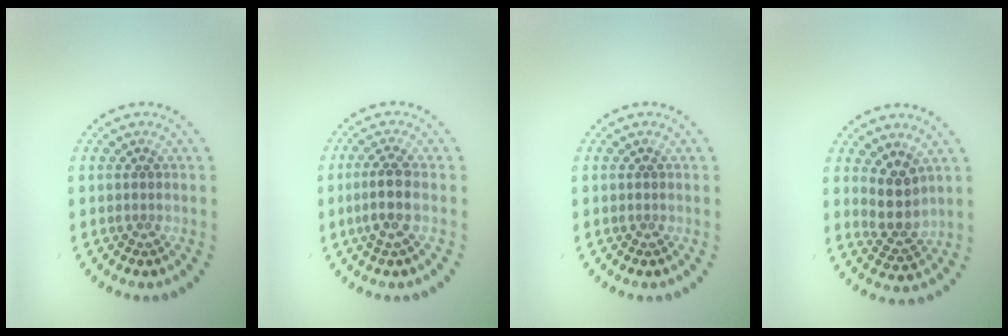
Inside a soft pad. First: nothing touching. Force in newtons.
{"total": 2.5, "press": 2.2, "slide": 1.2}
{"total": 0.0}
{"total": 3.0, "press": 2.5, "slide": 1.6}